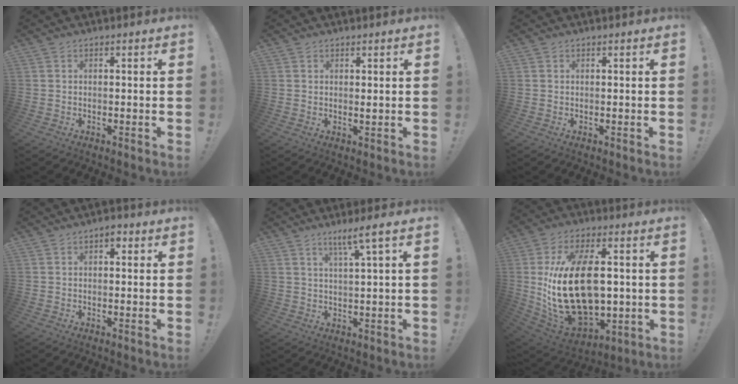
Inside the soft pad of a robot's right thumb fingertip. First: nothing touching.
{"total": 0.7, "force": [0.5, 0.2, 0.4], "torque": [0.006, -0.009, 0.007]}
{"total": 0.0}
{"total": 1.9, "force": [0.5, 1.3, 1.3], "torque": [-0.014, 0.002, 0.004]}
{"total": 5.3, "force": [2.9, -0.7, 4.4], "torque": [-0.078, -0.011, 0.044]}
{"total": 26.8, "force": [0.8, 16.1, 21.5], "torque": [-0.422, -0.013, 0.024]}